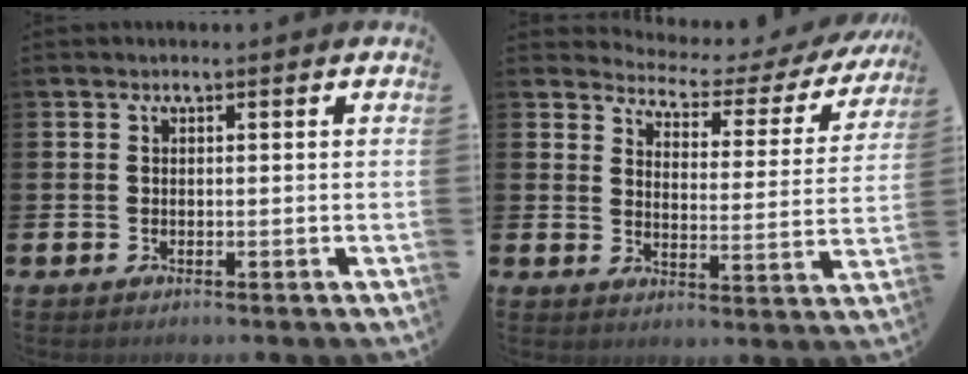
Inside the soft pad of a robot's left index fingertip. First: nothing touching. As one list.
[{"total": 3.1, "force": [2.8, 1.2, 0.8], "torque": [-0.032, -0.033, 0.035]}]